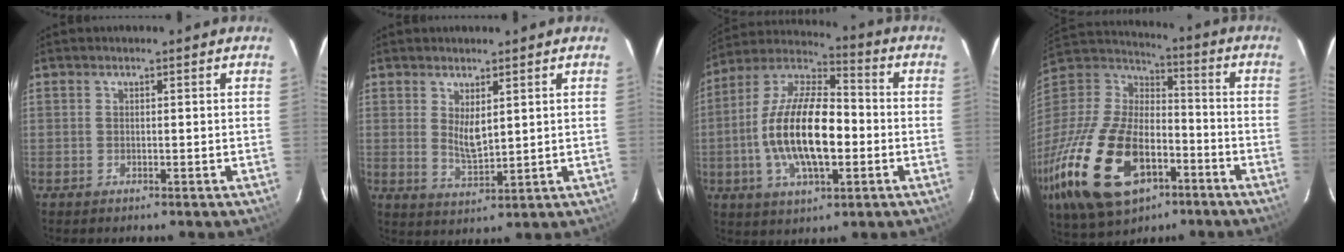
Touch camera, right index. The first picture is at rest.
{"total": 4.7, "force": [1.6, 1.9, 4.1], "torque": [-0.067, -0.011, 0.032]}
{"total": 18.5, "force": [-3.0, 8.0, 16.4], "torque": [-0.321, 0.001, -0.059]}
{"total": 34.1, "force": [-14.9, 19.6, 23.7], "torque": [-0.529, -0.034, -0.244]}